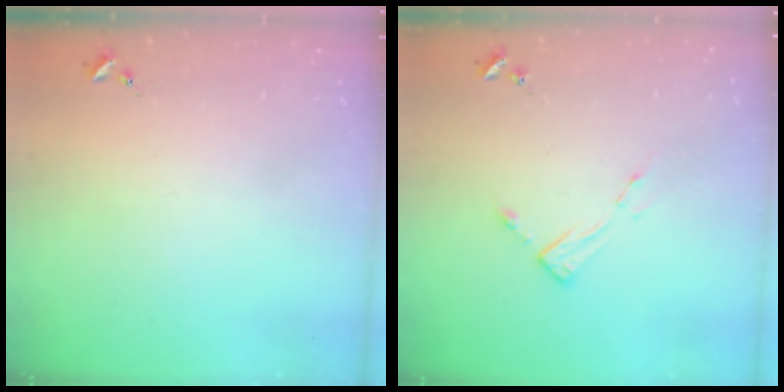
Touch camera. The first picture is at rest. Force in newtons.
{"total": 4.4, "press": 4.4, "slide": 0.2}